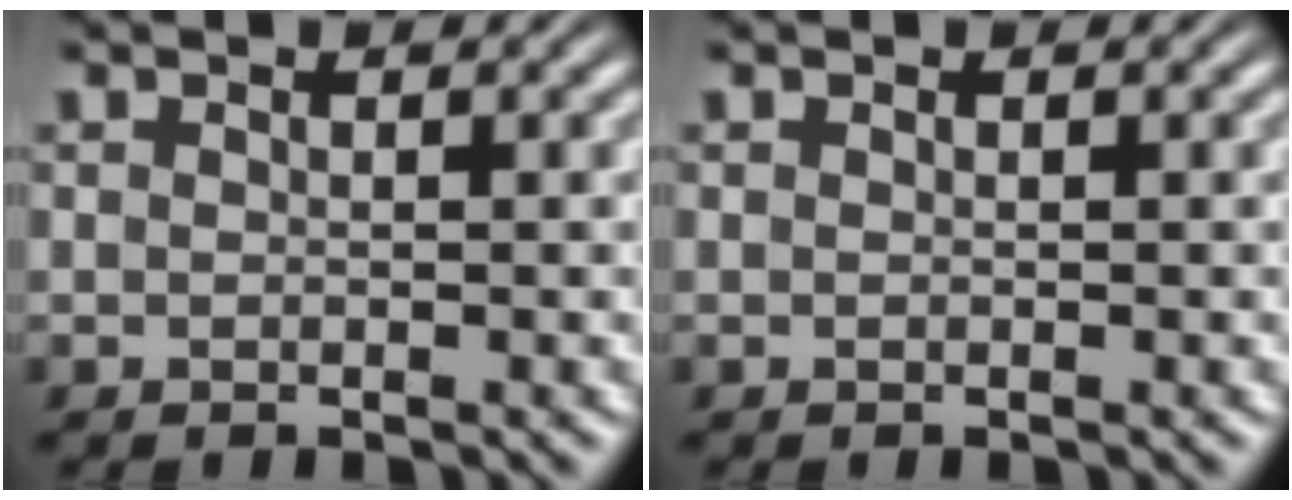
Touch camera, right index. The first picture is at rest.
{"total": 0.0}